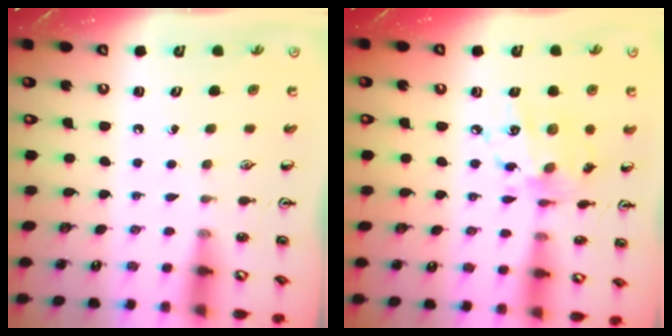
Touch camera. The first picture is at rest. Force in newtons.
{"total": 13.9, "press": 13.8, "slide": 1.0}